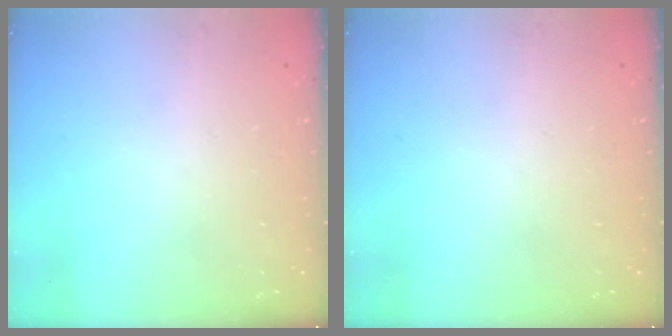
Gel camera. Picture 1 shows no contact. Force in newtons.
{"total": 0.0}